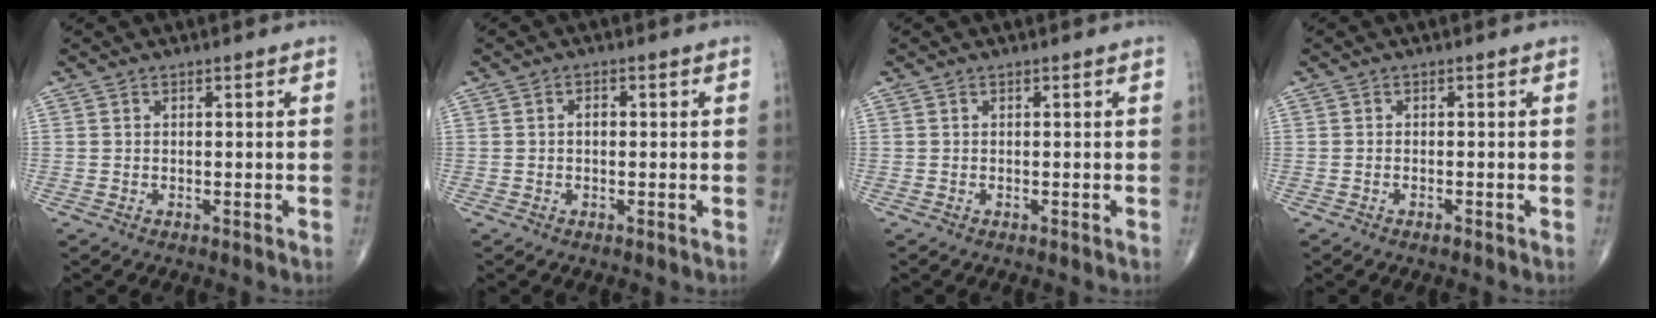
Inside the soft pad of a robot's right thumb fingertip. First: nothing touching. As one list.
[{"total": 1.3, "force": [0.1, 0.8, 1.1], "torque": [-0.015, 0.003, -0.001]}, {"total": 0.0}, {"total": 0.7, "force": [-0.5, 0.2, 0.4], "torque": [-0.010, 0.002, -0.010]}]